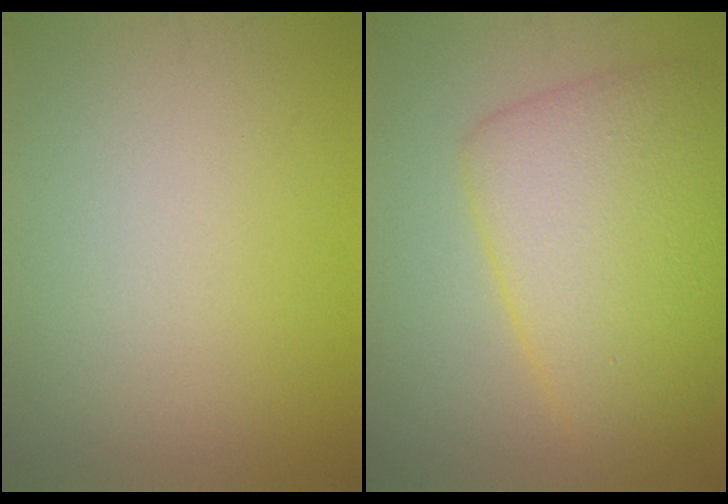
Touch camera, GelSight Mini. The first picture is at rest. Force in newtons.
{"total": 8.0, "press": 8.0, "slide": 0.1}